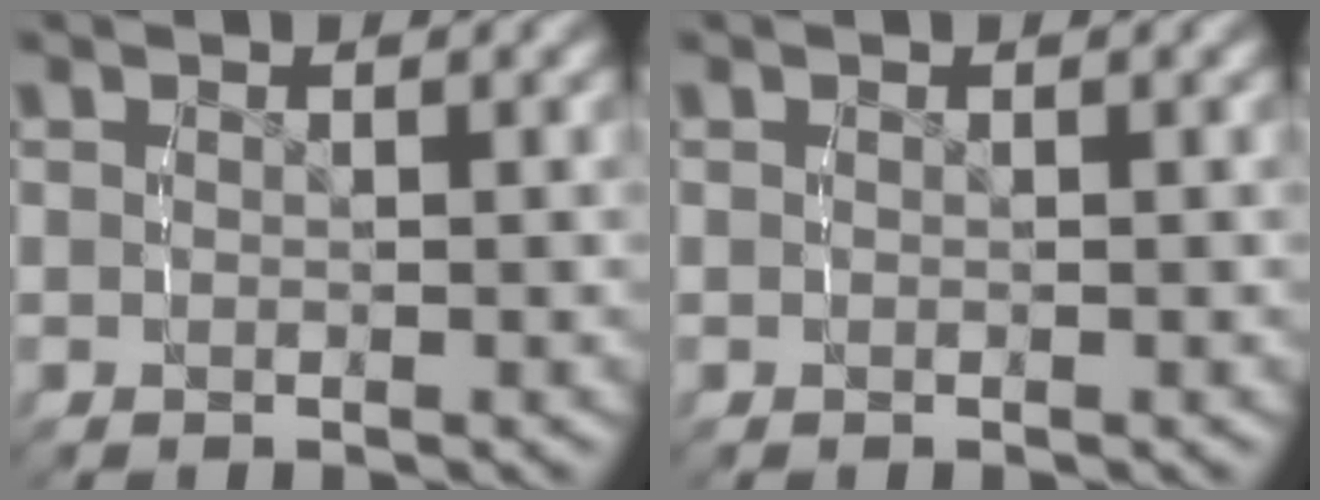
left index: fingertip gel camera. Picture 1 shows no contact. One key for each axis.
{"total": 0.0}